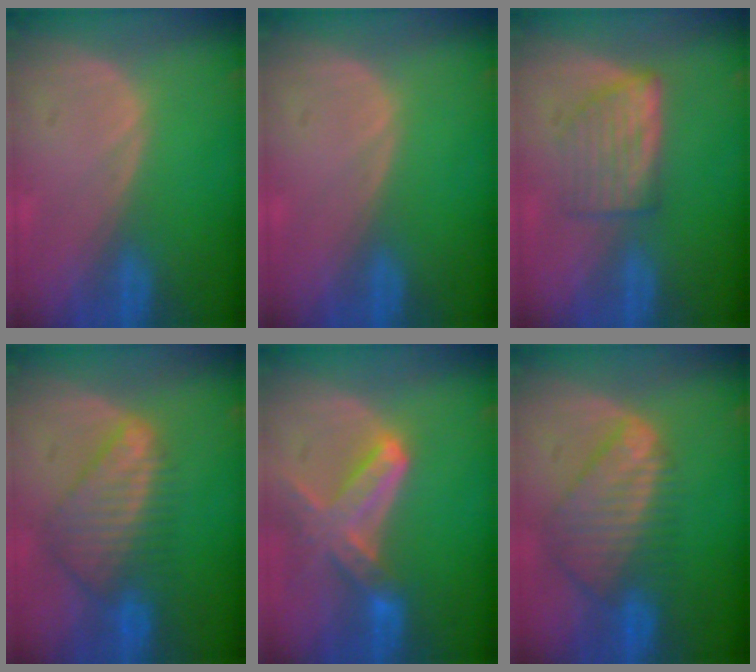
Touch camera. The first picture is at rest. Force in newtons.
{"total": 0.0}
{"total": 5.8, "press": 5.4, "slide": 2.1}
{"total": 8.4, "press": 7.3, "slide": 4.1}
{"total": 7.7, "press": 6.8, "slide": 3.5}
{"total": 9.0, "press": 7.8, "slide": 4.5}